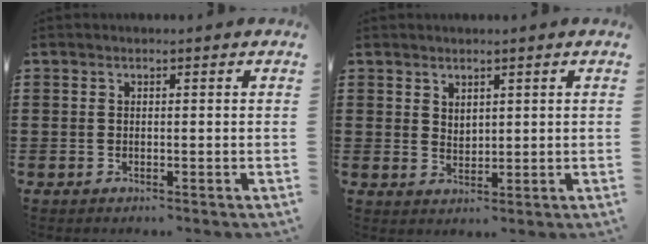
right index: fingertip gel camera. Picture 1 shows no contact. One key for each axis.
{"total": 2.0, "fx": 1.8, "fy": 0.9, "fz": 0.1, "tx": -0.003, "ty": 0.003, "tz": 0.036}